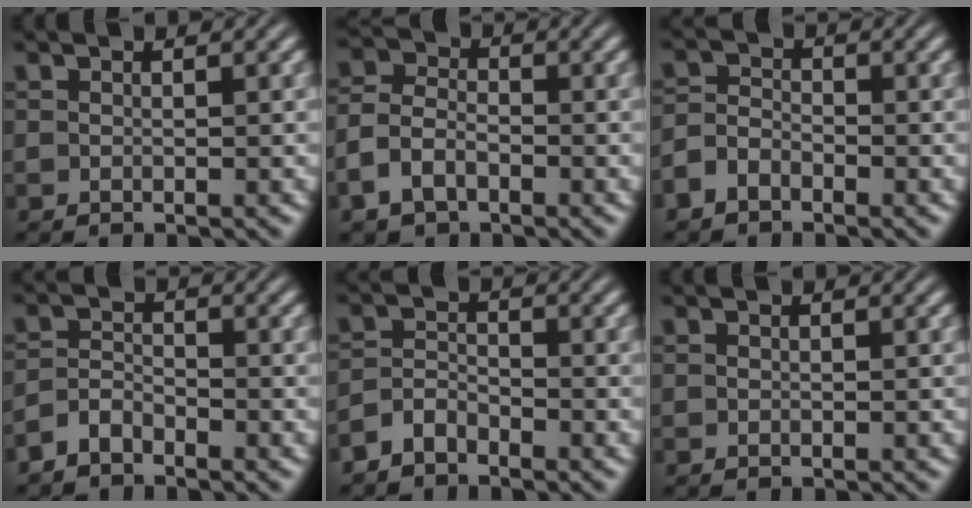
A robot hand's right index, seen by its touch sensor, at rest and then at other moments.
{"total": 3.3, "force": [-1.6, 2.4, 1.6], "torque": [-0.034, -0.015, -0.022]}
{"total": 2.0, "force": [-1.7, 1.0, 0.6], "torque": [-0.004, -0.013, -0.025]}
{"total": 2.3, "force": [-2.1, 0.7, 0.6], "torque": [0.003, -0.008, -0.035]}
{"total": 2.6, "force": [-2.3, 1.1, 0.7], "torque": [0.000, -0.011, -0.036]}
{"total": 0.0}